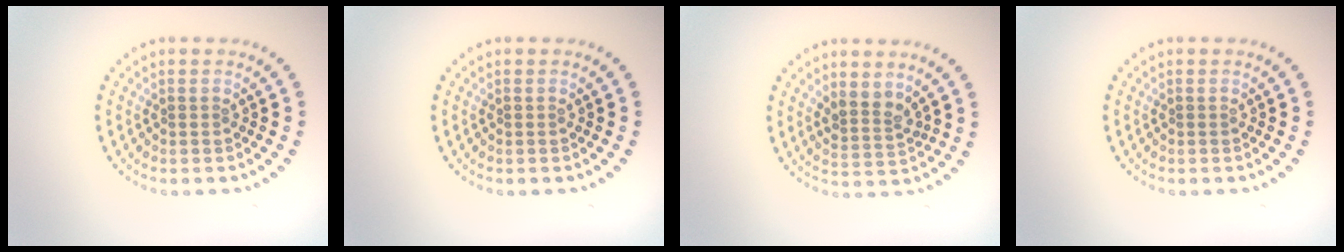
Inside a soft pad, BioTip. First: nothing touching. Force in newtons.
{"total": 0.0}
{"total": 2.4, "press": 1.9, "slide": 1.5}
{"total": 0.0}